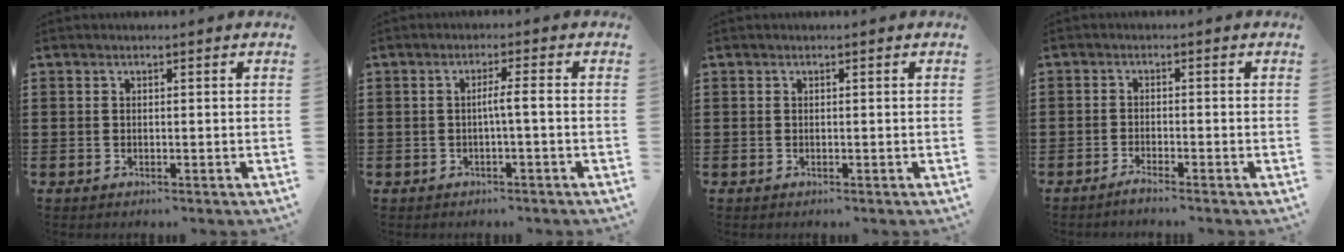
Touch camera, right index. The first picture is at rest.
{"total": 2.4, "force": [-0.6, -0.2, 2.2], "torque": [-0.040, -0.004, -0.016]}
{"total": 0.0}
{"total": 1.6, "force": [-1.6, -0.2, 0.4], "torque": [-0.006, 0.000, -0.030]}